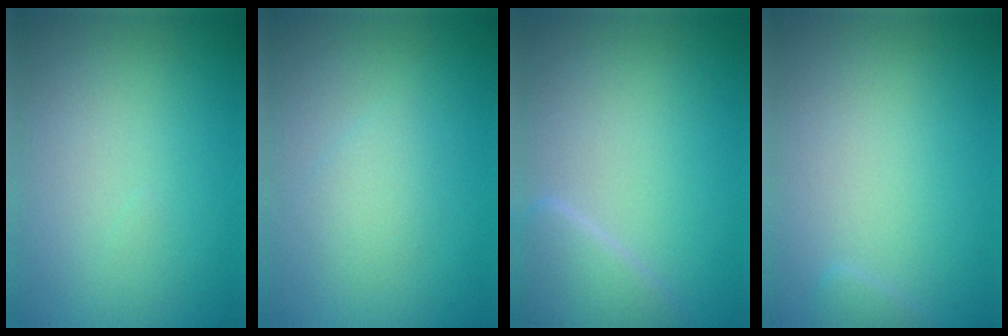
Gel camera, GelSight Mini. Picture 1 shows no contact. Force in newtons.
{"total": 1.5, "press": 1.5, "slide": 0.1}
{"total": 2.7, "press": 2.6, "slide": 0.2}
{"total": 0.6, "press": 0.6, "slide": 0.1}